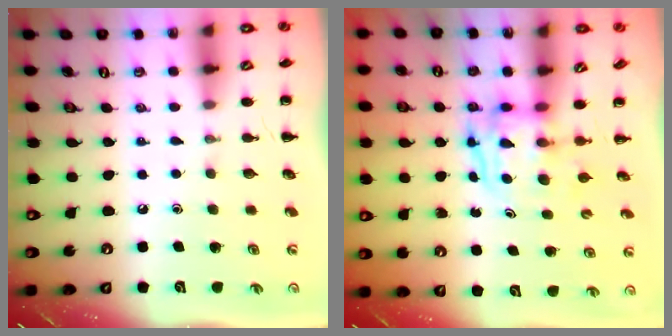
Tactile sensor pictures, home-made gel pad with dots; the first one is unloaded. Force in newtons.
{"total": 3.9, "press": 3.9, "slide": 0.4}